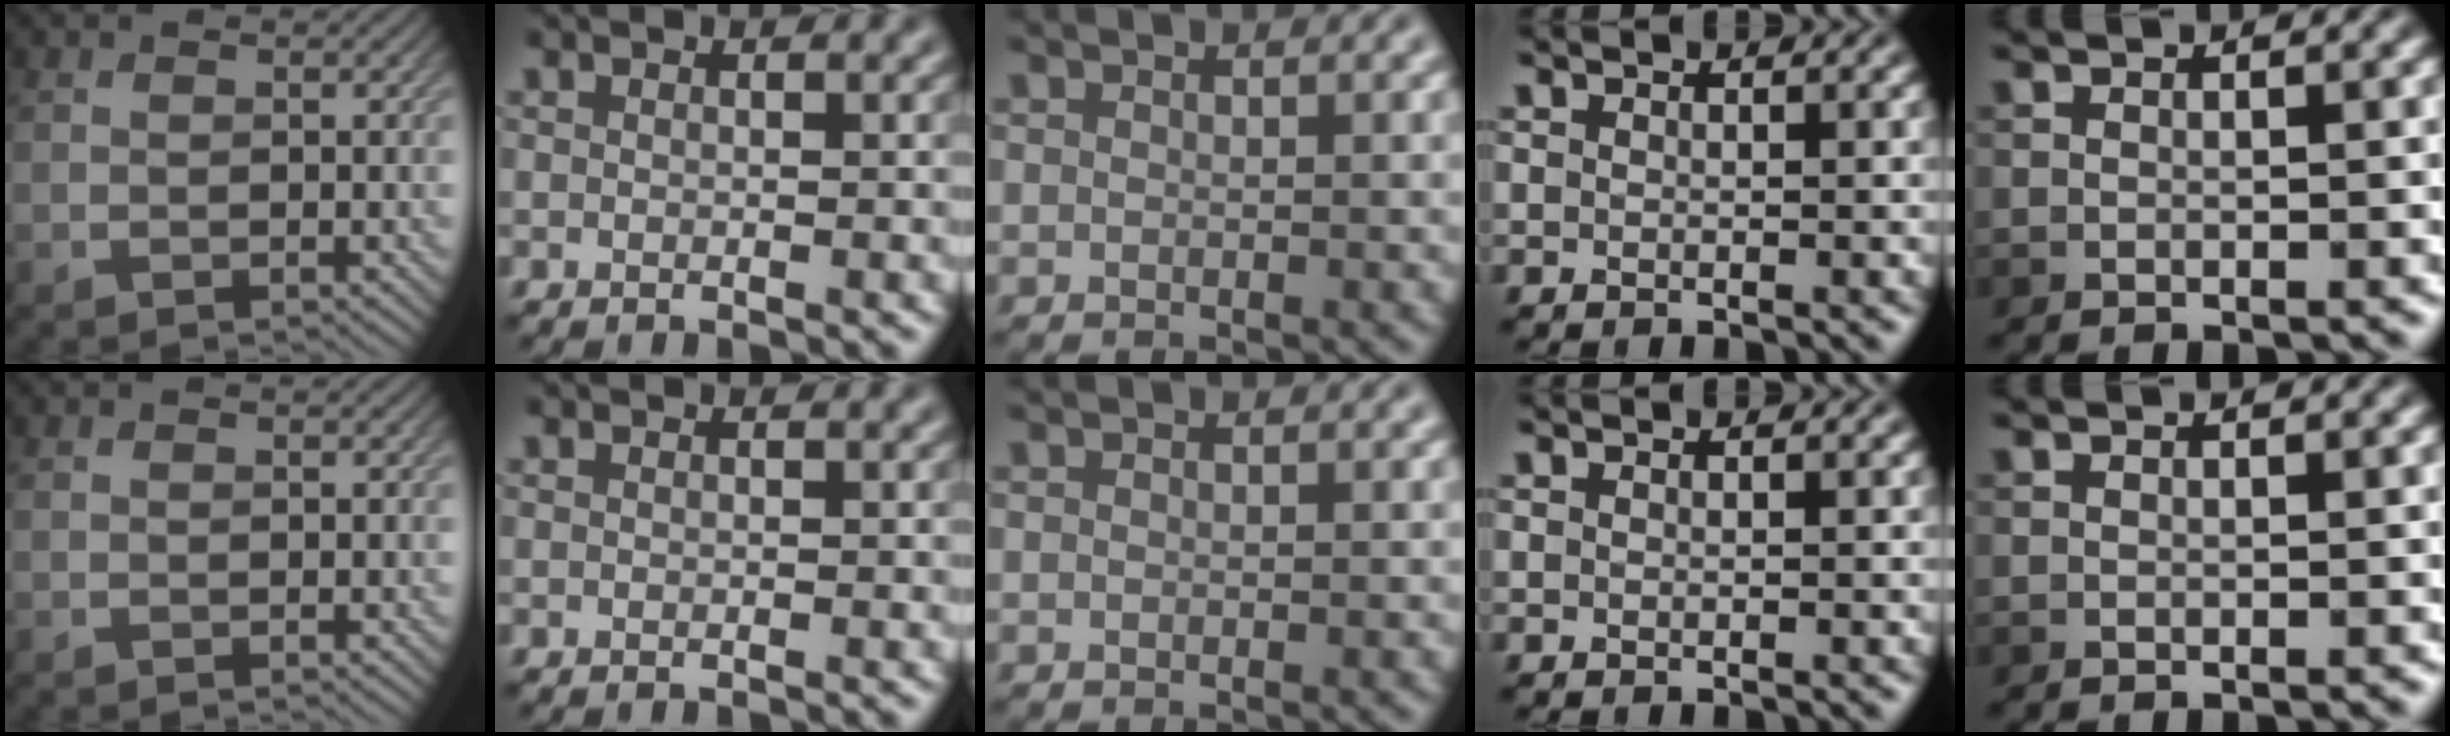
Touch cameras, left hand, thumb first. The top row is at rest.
{}